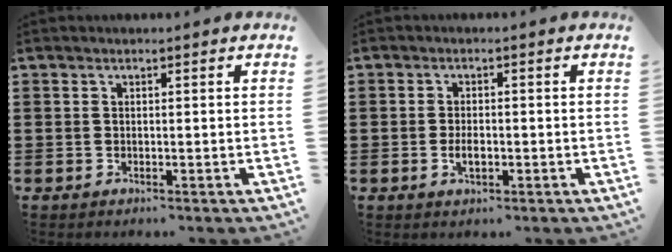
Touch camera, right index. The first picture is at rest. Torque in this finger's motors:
{"motor_torque": [2.07, 0.07, 0.02, 0.00]}